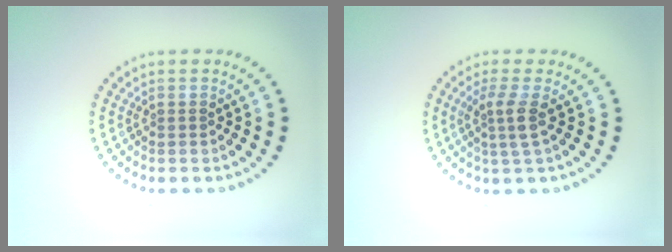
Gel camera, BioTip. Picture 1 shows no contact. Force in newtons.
{"total": 2.2, "press": 1.8, "slide": 1.3}